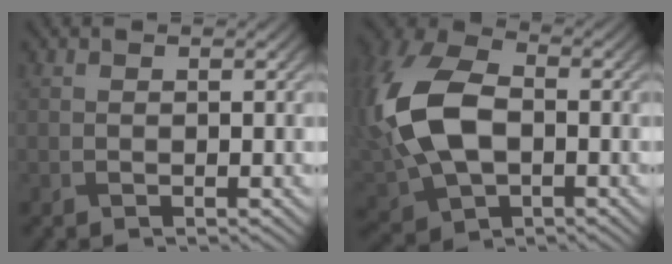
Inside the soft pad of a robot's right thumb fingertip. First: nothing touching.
{"total": 15.0, "force": [-0.3, 9.6, 11.6], "torque": [-0.297, -0.001, -0.014]}